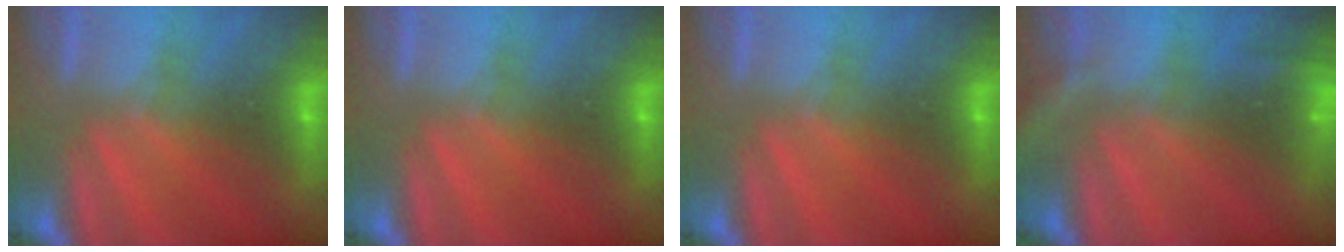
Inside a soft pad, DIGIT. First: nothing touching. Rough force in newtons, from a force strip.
{"total": 0.0}
{"total": 0.0}
{"total": 5.8}